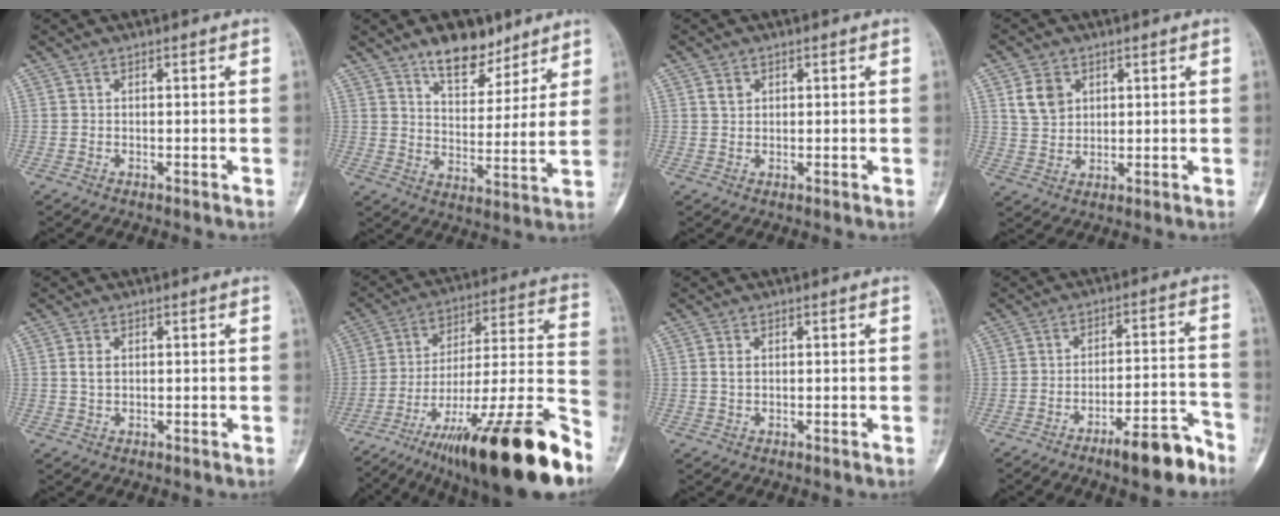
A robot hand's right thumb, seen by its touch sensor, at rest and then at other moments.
{"total": 11.4, "force": [8.3, 5.0, 6.1], "torque": [-0.065, -0.059, 0.136]}
{"total": 1.9, "force": [1.0, 1.4, 0.9], "torque": [-0.009, -0.002, 0.019]}
{"total": 5.8, "force": [2.4, 4.5, 2.9], "torque": [-0.037, -0.009, 0.050]}
{"total": 2.3, "force": [0.5, 1.5, 1.6], "torque": [-0.028, 0.000, 0.013]}
{"total": 31.6, "force": [-19.9, 5.3, 23.9], "torque": [-0.307, 0.059, -0.320]}
{"total": 1.5, "force": [0.4, 1.0, 1.1], "torque": [-0.019, 0.000, 0.010]}
{"total": 10.2, "force": [-7.2, 2.6, 6.7], "torque": [-0.089, 0.063, -0.114]}